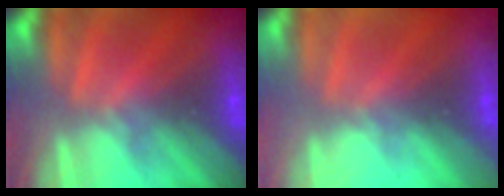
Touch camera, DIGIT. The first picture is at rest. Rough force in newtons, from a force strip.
{"total": 2.3}